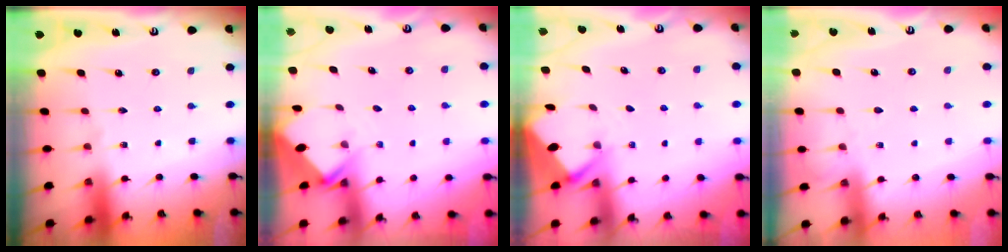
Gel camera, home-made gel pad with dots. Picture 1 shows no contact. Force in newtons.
{"total": 2.8, "press": 2.8, "slide": 0.2}
{"total": 2.6, "press": 2.6, "slide": 0.0}
{"total": 3.8, "press": 3.8, "slide": 0.6}